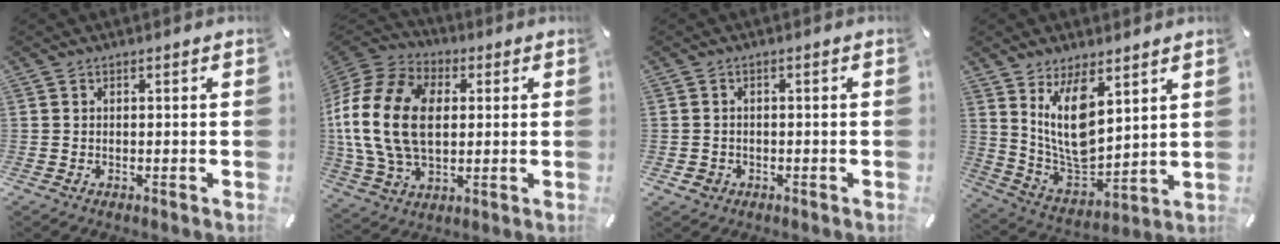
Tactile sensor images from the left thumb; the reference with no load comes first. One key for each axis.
{"total": 20.6, "fx": 1.0, "fy": 14.4, "fz": 14.7, "tx": -0.326, "ty": 0.013, "tz": 0.010}
{"total": 2.0, "fx": -0.9, "fy": 1.7, "fz": 0.5, "tx": -0.008, "ty": 0.005, "tz": -0.020}
{"total": 13.6, "fx": 7.3, "fy": 7.0, "fz": 9.1, "tx": -0.199, "ty": -0.047, "tz": 0.133}